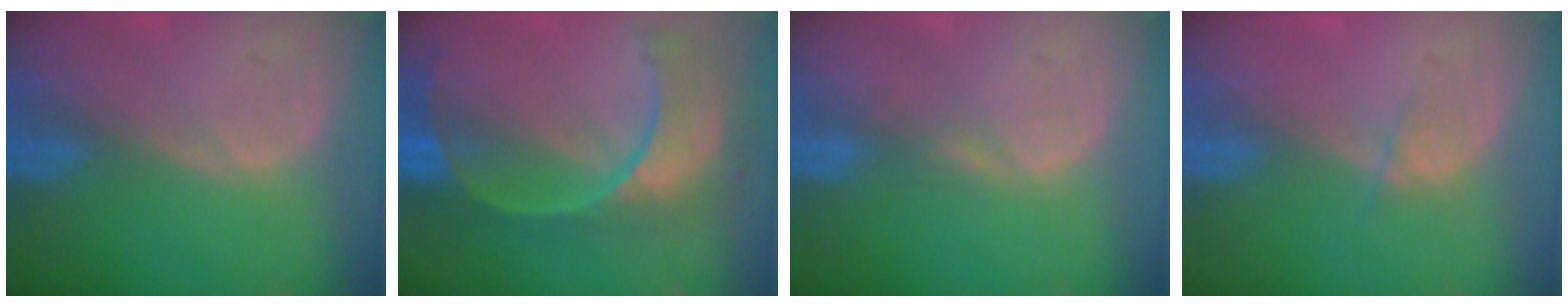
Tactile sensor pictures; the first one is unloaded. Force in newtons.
{"total": 11.2, "press": 9.4, "slide": 6.1}
{"total": 1.3, "press": 1.3, "slide": 0.2}
{"total": 1.4, "press": 1.3, "slide": 0.6}